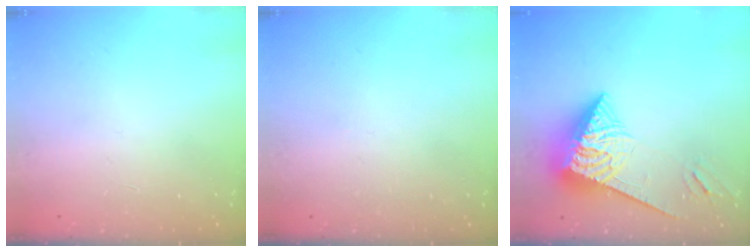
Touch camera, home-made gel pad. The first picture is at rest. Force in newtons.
{"total": 0.0}
{"total": 8.6, "press": 8.5, "slide": 1.1}